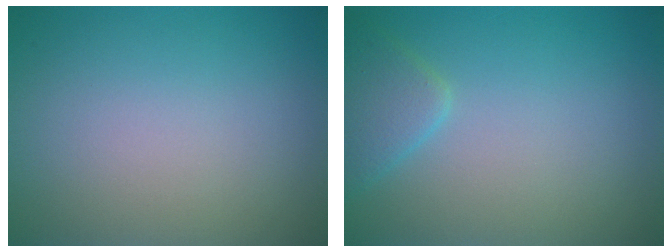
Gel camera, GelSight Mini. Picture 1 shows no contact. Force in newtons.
{"total": 2.3, "press": 2.3, "slide": 0.1}